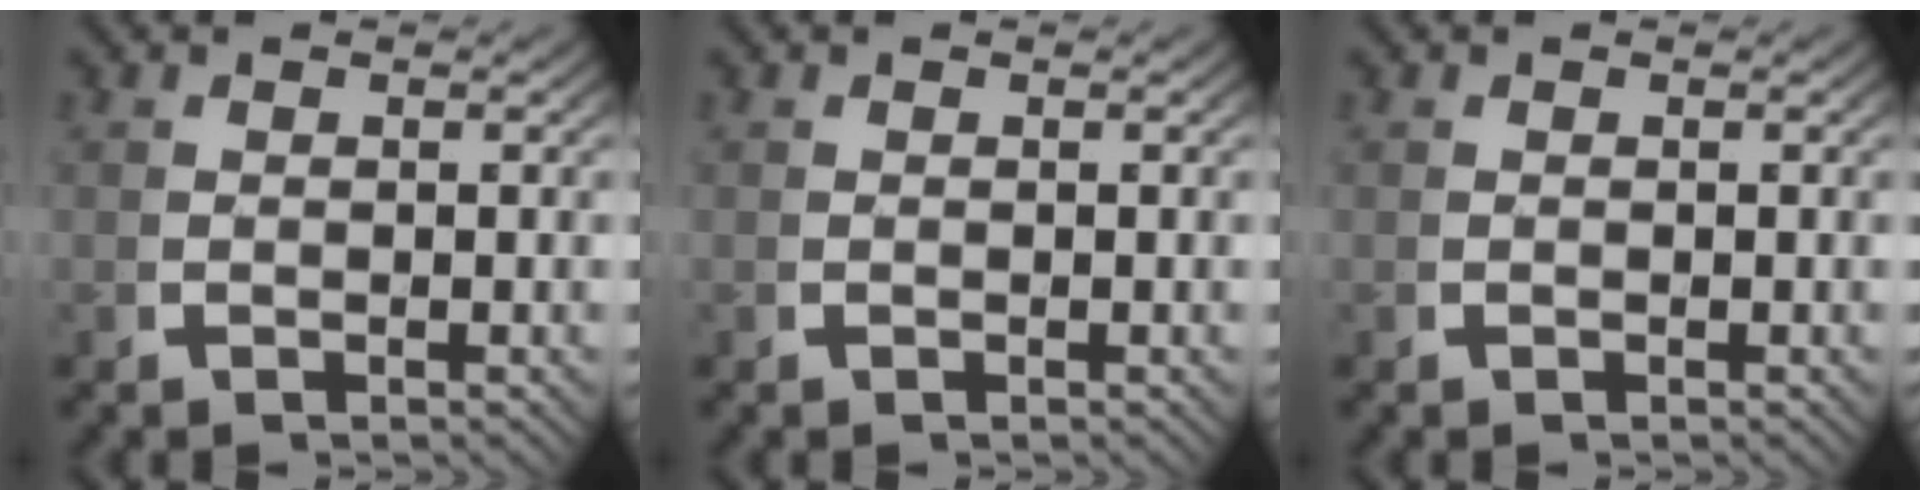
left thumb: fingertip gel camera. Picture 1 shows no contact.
{"total": 0.0}
{"total": 0.0}